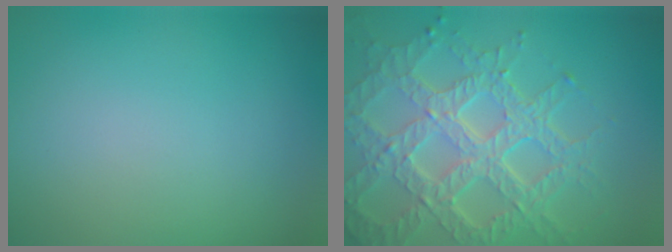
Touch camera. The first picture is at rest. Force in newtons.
{"total": 8.0, "press": 5.8, "slide": 5.5}